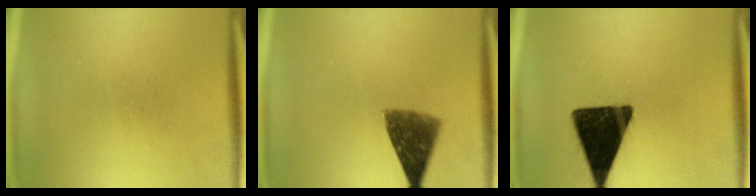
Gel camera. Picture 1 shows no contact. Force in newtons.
{"total": 7.8}
{"total": 16.6}